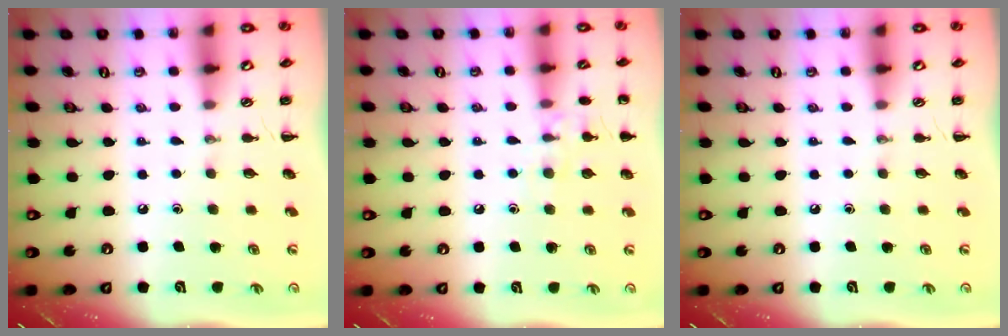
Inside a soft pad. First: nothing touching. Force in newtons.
{"total": 9.2, "press": 8.9, "slide": 2.0}
{"total": 0.0}